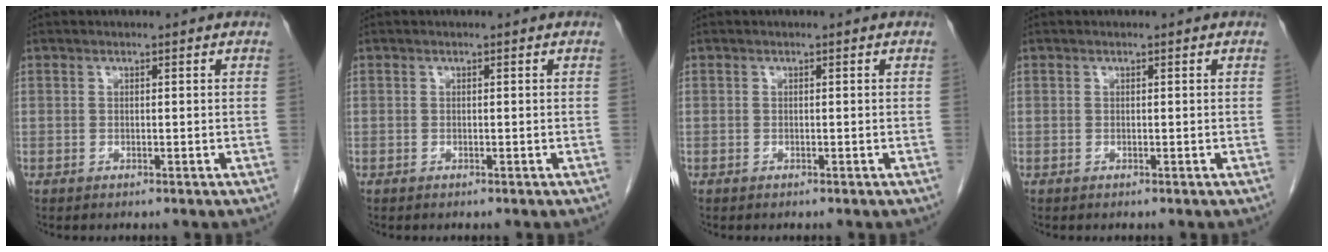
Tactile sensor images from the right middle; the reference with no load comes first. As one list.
[{"total": 0.0}, {"total": 0.0}, {"total": 0.0}]